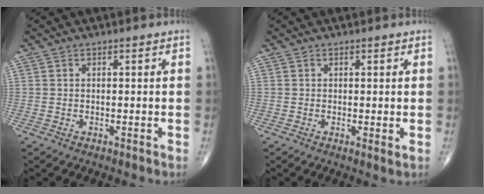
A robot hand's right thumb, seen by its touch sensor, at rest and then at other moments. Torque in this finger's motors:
{"motor_torque": [-0.24, 0.12, 0.09, 0.14, -0.02]}